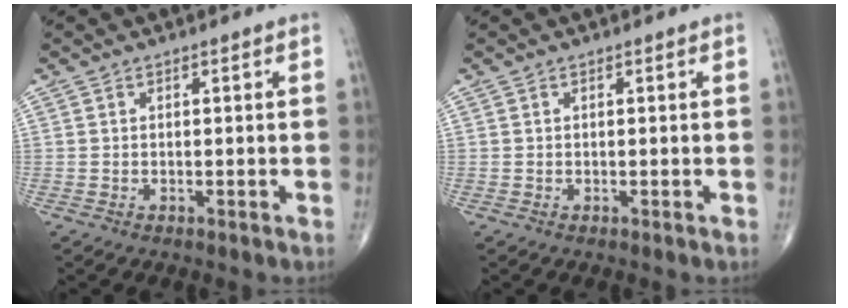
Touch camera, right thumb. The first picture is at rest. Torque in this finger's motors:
{"motor_torque": [0.08, 0.07, -0.07, -0.06, 0.01]}